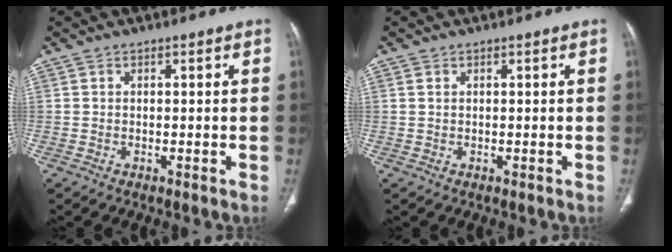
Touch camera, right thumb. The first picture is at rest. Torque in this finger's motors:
{"motor_torque": [-0.38, 0.16, 0.19, -0.22, -0.02]}